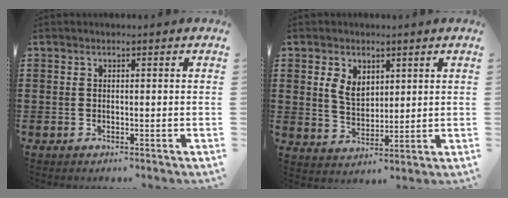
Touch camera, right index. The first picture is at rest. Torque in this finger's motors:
{"motor_torque": [0.31, 0.31, 0.17, 0.10]}